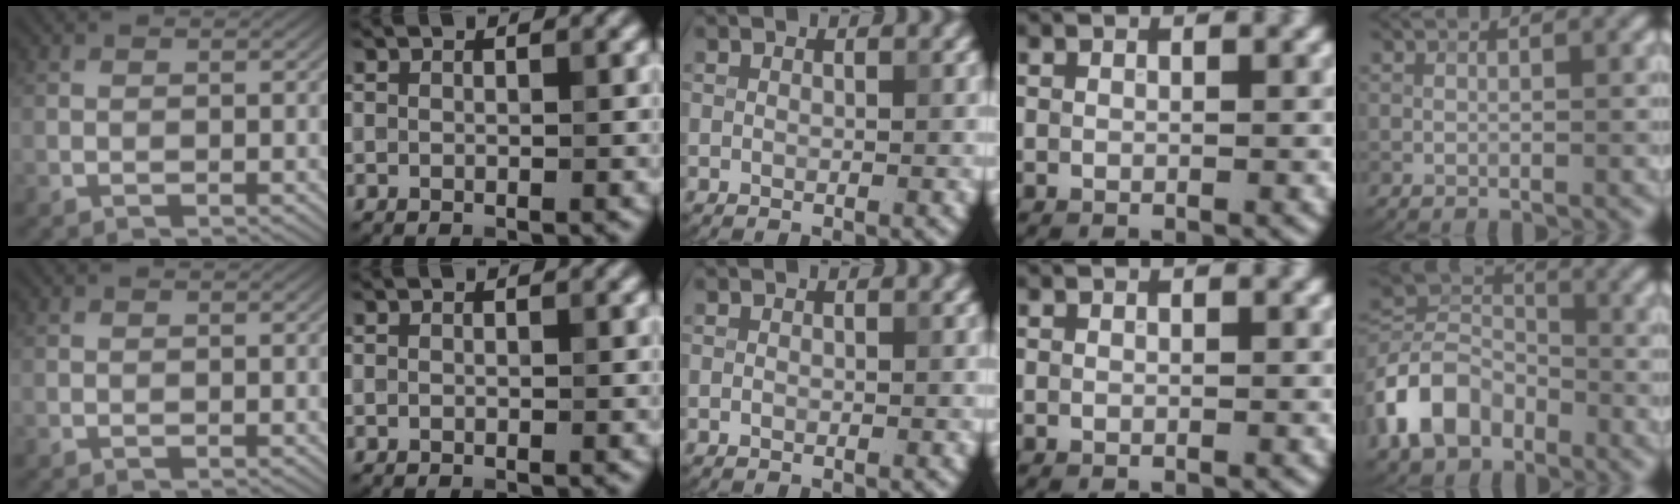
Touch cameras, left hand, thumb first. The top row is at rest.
{"little": {"total": 7.5, "force": [-3.7, 5.2, 4.0], "torque": [-0.080, 0.005, -0.086]}}